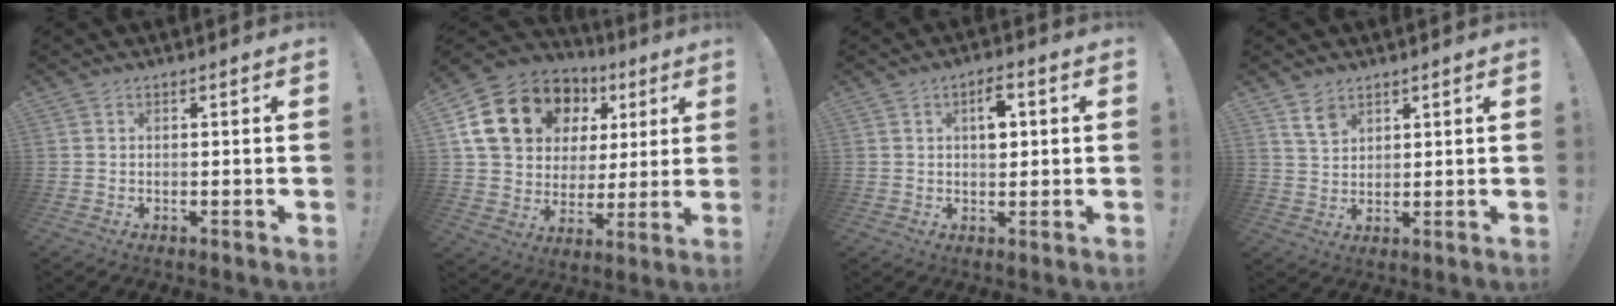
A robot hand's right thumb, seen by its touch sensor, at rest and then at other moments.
{"total": 20.3, "force": [8.7, 14.9, 10.7], "torque": [-0.172, -0.024, 0.184]}
{"total": 5.6, "force": [1.2, 3.2, 4.4], "torque": [-0.049, -0.002, 0.014]}
{"total": 5.1, "force": [3.5, 2.9, 2.4], "torque": [-0.032, -0.020, 0.065]}